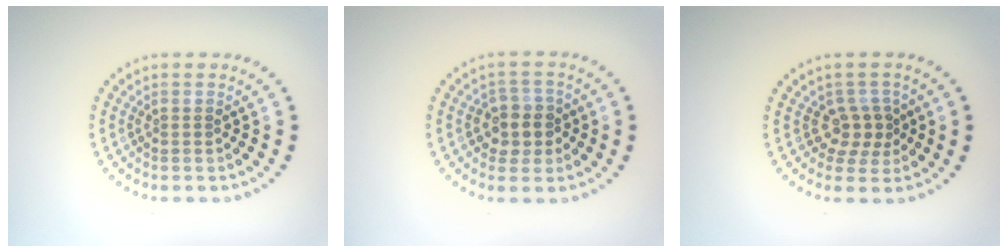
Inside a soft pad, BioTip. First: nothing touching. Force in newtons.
{"total": 2.8, "press": 2.7, "slide": 0.8}
{"total": 2.3, "press": 1.9, "slide": 1.3}